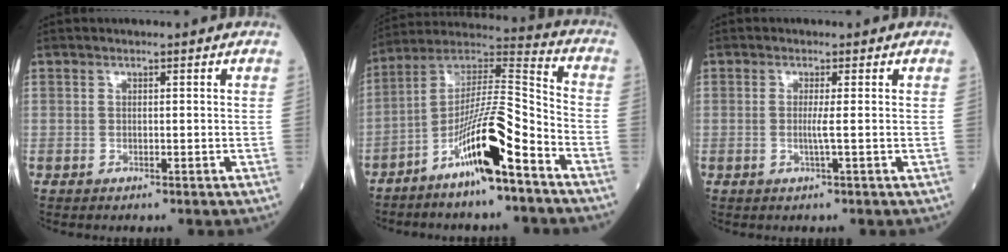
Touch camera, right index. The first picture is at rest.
{"total": 14.5, "force": [-8.1, 1.4, 12.0], "torque": [-0.222, 0.006, -0.145]}
{"total": 1.7, "force": [-0.3, -0.6, 1.6], "torque": [-0.032, -0.003, -0.008]}